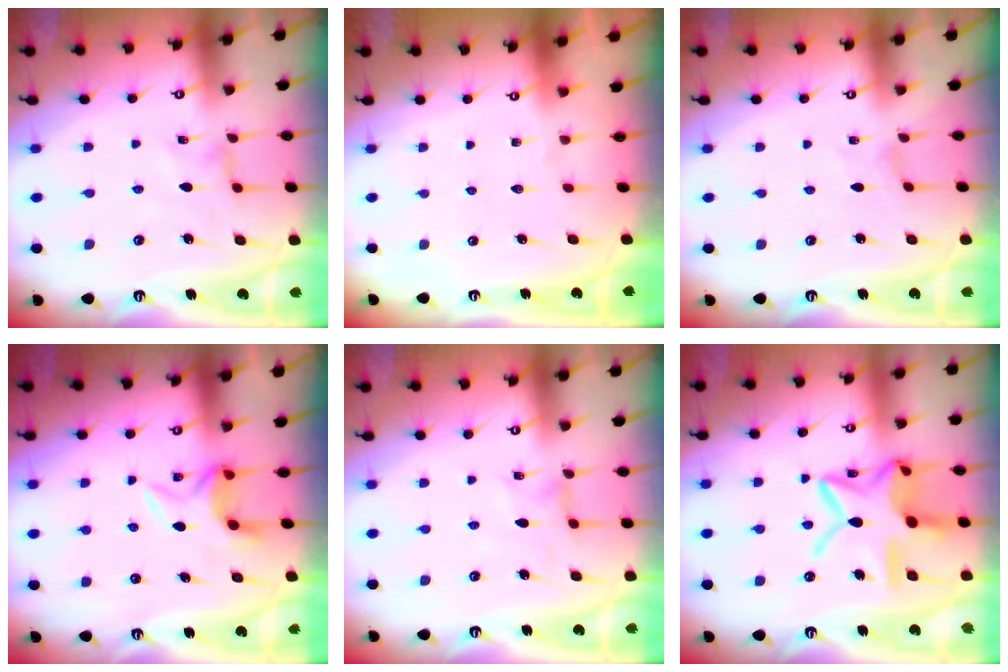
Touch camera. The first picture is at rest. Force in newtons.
{"total": 0.0}
{"total": 0.0}
{"total": 5.9, "press": 5.7, "slide": 1.4}
{"total": 0.6, "press": 0.5, "slide": 0.3}
{"total": 17.4, "press": 17.3, "slide": 1.4}